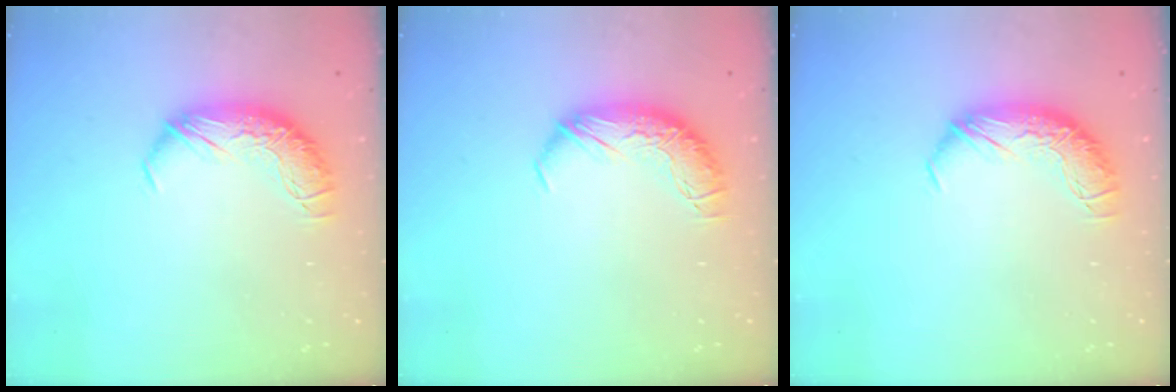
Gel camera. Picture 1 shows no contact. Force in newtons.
{"total": 0.0}
{"total": 0.0}